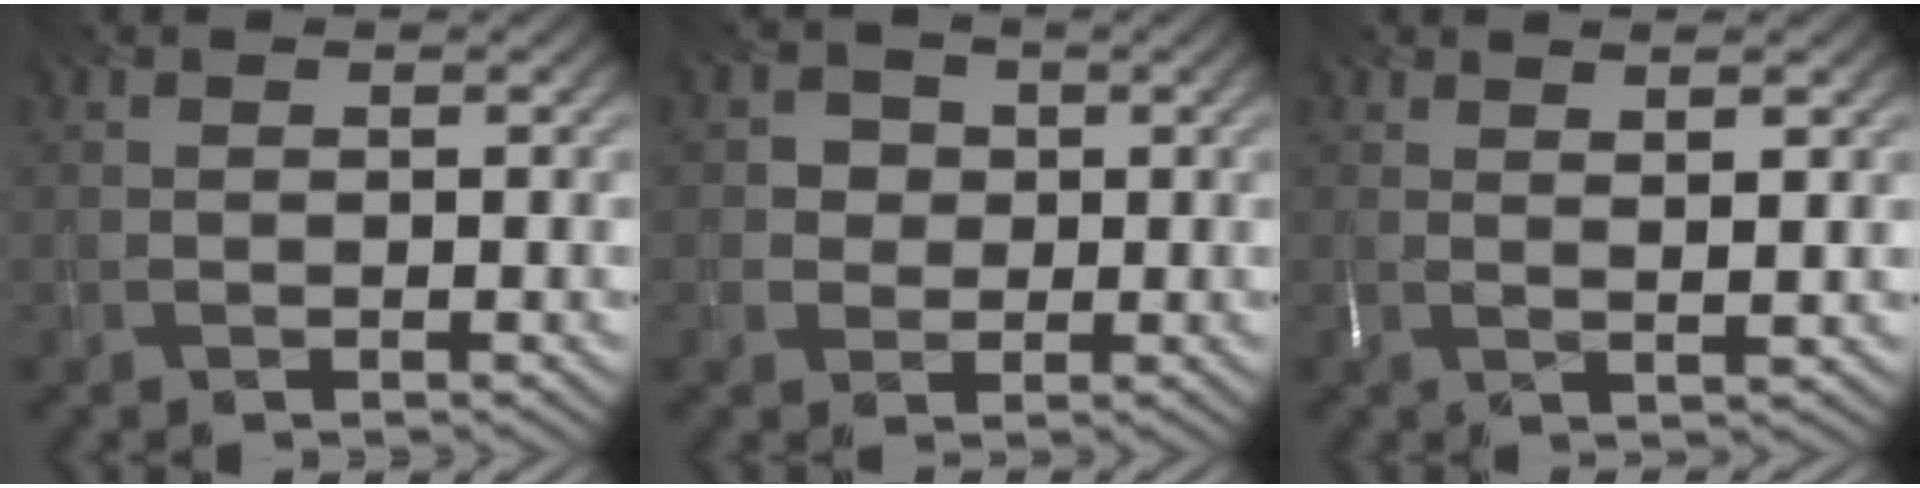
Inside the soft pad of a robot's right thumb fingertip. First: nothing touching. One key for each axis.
{"total": 2.8, "fx": 0.4, "fy": 2.7, "fz": 0.9, "tx": -0.028, "ty": 0.001, "tz": -0.003}
{"total": 2.8, "fx": 1.4, "fy": 0.1, "fz": 2.4, "tx": -0.045, "ty": 0.000, "tz": 0.025}